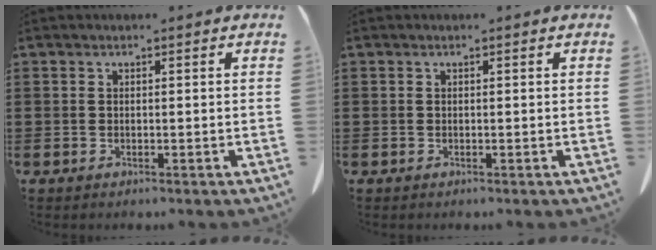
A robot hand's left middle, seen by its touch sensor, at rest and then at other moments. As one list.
[{"total": 0.0}]